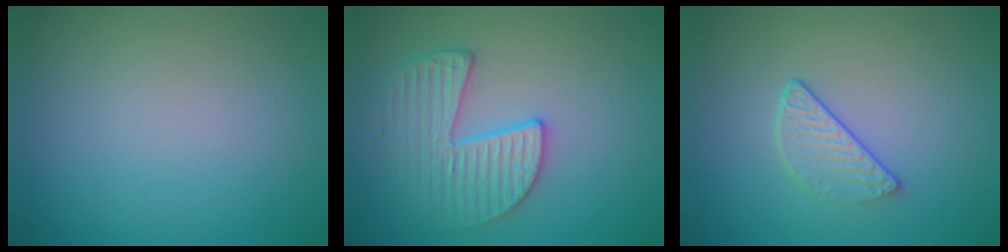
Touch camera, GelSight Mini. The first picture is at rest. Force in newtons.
{"total": 3.6, "press": 3.5, "slide": 0.6}
{"total": 2.2, "press": 1.5, "slide": 1.6}